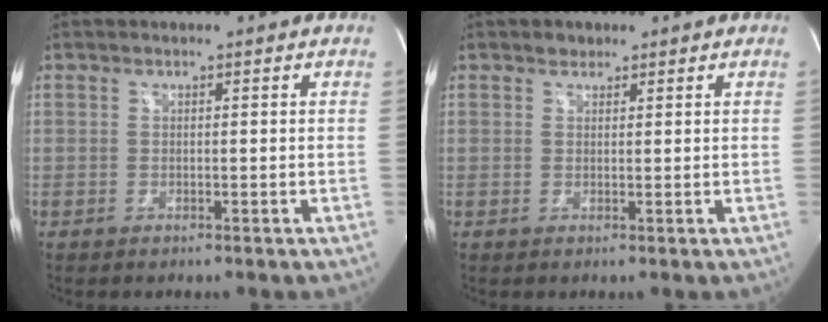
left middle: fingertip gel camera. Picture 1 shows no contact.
{"total": 1.3, "force": [0.9, 0.9, 0.2], "torque": [0.000, 0.001, 0.013]}